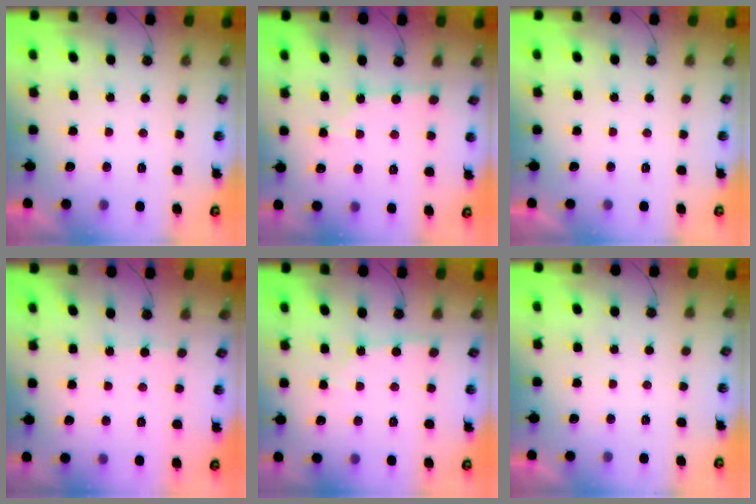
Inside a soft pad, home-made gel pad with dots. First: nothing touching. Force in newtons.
{"total": 2.3, "press": 2.2, "slide": 0.3}
{"total": 0.0}
{"total": 2.4, "press": 2.4, "slide": 0.3}
{"total": 1.5, "press": 1.5, "slide": 0.2}
{"total": 0.0}